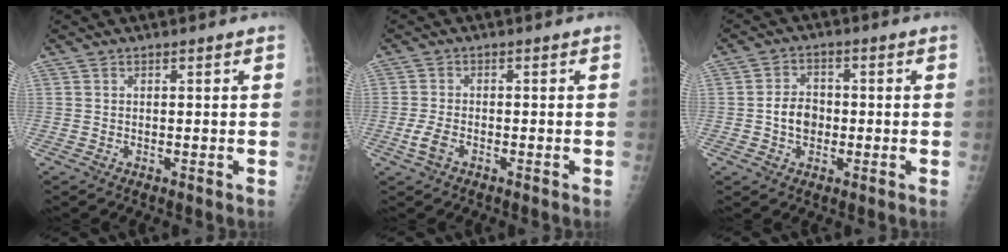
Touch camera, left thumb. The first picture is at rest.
{"total": 3.2, "force": [-1.5, 1.8, 2.3], "torque": [-0.057, 0.006, -0.029]}
{"total": 5.6, "force": [-0.8, 4.4, 3.4], "torque": [-0.041, 0.013, -0.016]}